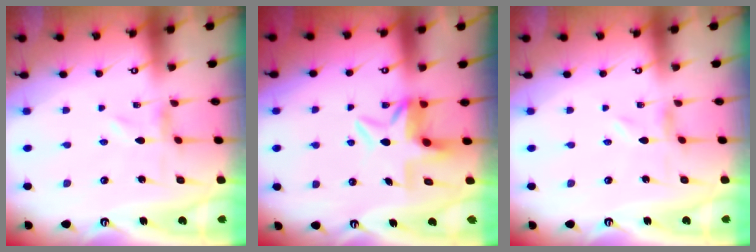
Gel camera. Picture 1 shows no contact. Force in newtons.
{"total": 6.3, "press": 6.2, "slide": 0.7}
{"total": 0.0}